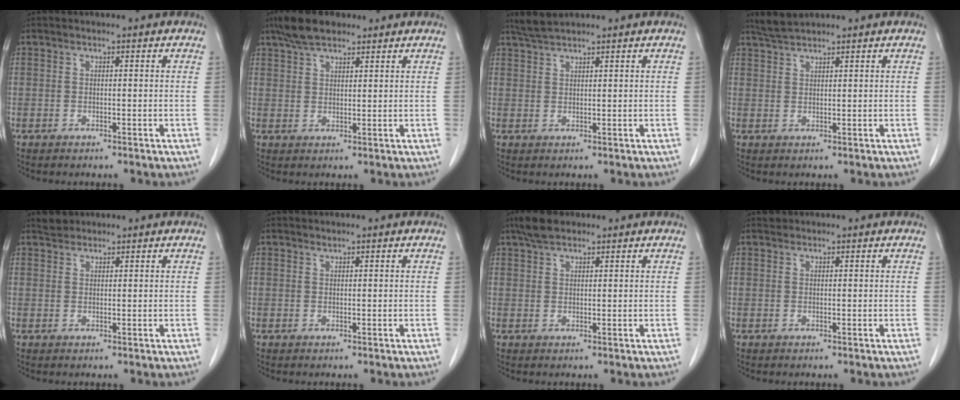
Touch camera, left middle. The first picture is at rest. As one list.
[{"total": 6.0, "force": [4.7, 2.2, 3.1], "torque": [-0.067, 0.017, 0.088]}, {"total": 2.8, "force": [2.6, -0.2, 0.9], "torque": [-0.025, 0.010, 0.055]}, {"total": 2.7, "force": [2.6, -0.2, 0.6], "torque": [-0.020, 0.009, 0.055]}, {"total": 1.6, "force": [1.5, 0.5, 0.0], "torque": [-0.004, 0.006, 0.026]}, {"total": 0.0}, {"total": 3.6, "force": [2.8, 1.3, 1.8], "torque": [-0.043, 0.010, 0.053]}, {"total": 0.5, "force": [0.5, 0.1, -0.1], "torque": [-0.006, 0.003, 0.009]}]